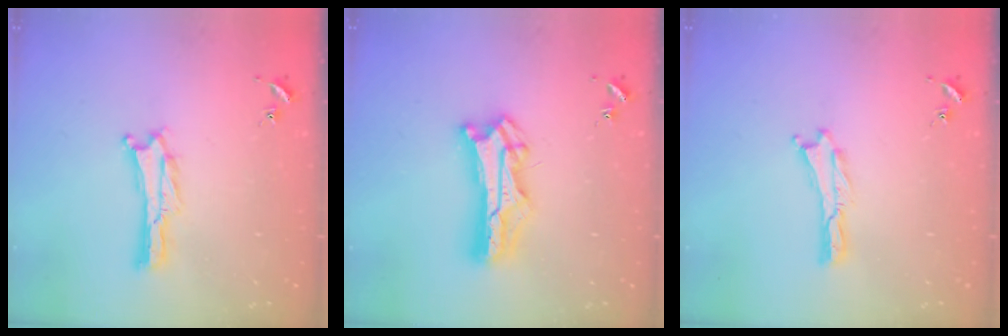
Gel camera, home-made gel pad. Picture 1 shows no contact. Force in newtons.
{"total": 9.2, "press": 9.2, "slide": 1.0}
{"total": 0.0}